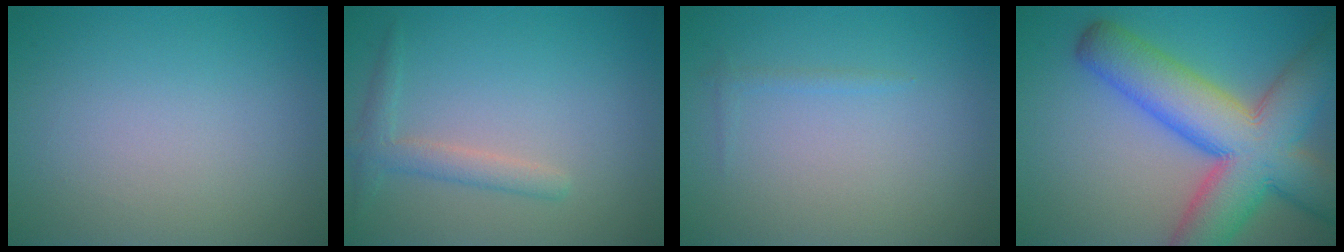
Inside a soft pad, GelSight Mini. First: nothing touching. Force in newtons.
{"total": 2.1, "press": 2.1, "slide": 0.0}
{"total": 0.6, "press": 0.6, "slide": 0.1}
{"total": 12.5, "press": 12.4, "slide": 0.5}